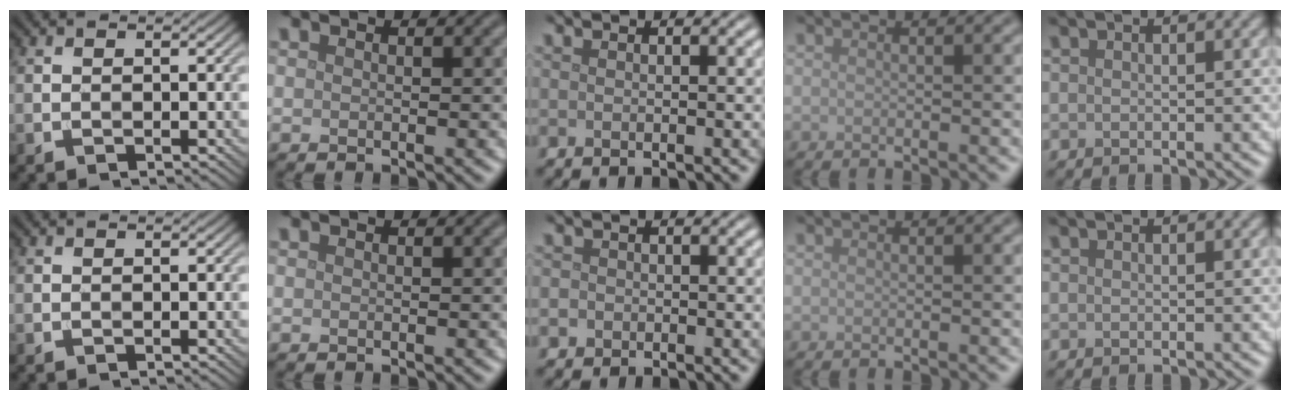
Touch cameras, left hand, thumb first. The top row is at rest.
{"middle": {"total": 1.0, "force": [-0.3, 0.9, 0.2], "torque": [0.002, -0.004, -0.005]}}